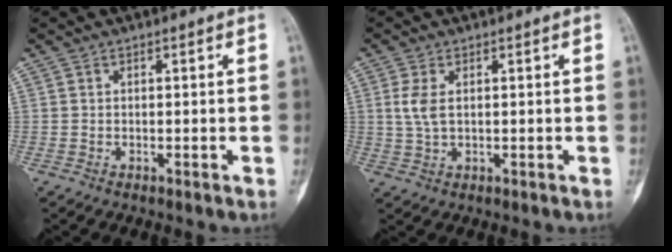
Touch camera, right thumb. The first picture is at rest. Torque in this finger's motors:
{"motor_torque": [-0.01, 1.23, 0.37, -0.30, 0.12]}